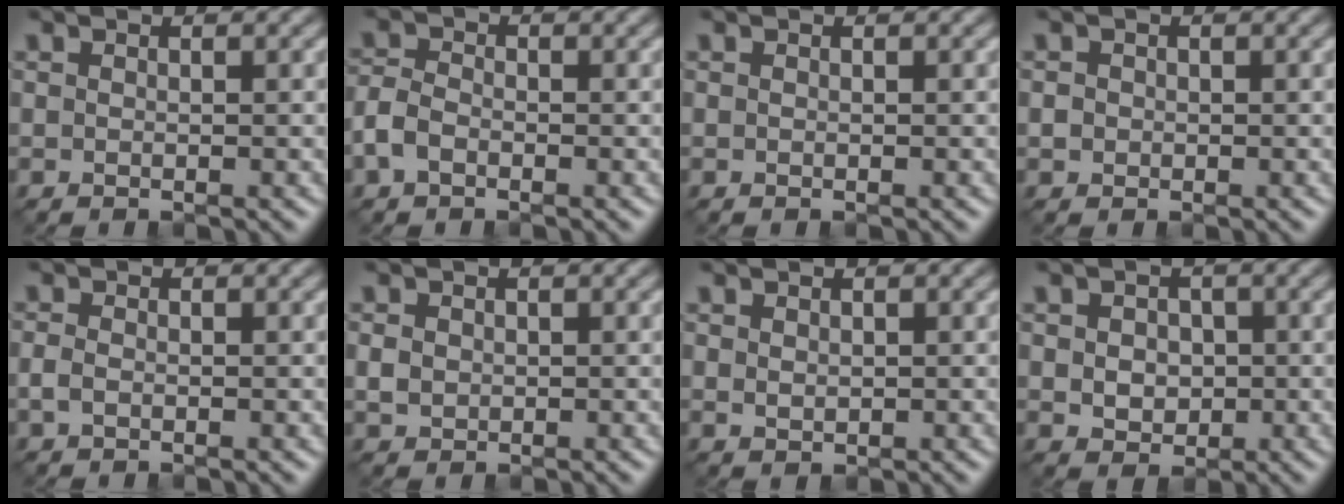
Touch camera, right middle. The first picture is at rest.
{"total": 2.4, "force": [-1.1, 1.5, 1.5], "torque": [-0.033, 0.004, -0.033]}
{"total": 0.0}
{"total": 0.8, "force": [-0.1, 0.8, 0.2], "torque": [-0.001, -0.002, -0.004]}
{"total": 1.1, "force": [-0.4, 0.7, 0.7], "torque": [-0.018, -0.001, -0.010]}
{"total": 1.4, "force": [0.1, 1.3, 0.7], "torque": [-0.014, -0.002, 0.001]}
{"total": 0.9, "force": [0.3, 0.7, 0.5], "torque": [-0.010, -0.003, 0.011]}
{"total": 3.2, "force": [0.1, 2.6, 1.9], "torque": [-0.024, -0.002, -0.003]}